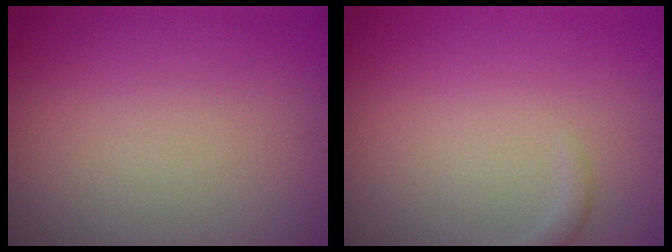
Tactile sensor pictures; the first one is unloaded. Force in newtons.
{"total": 0.8, "press": 0.8, "slide": 0.1}